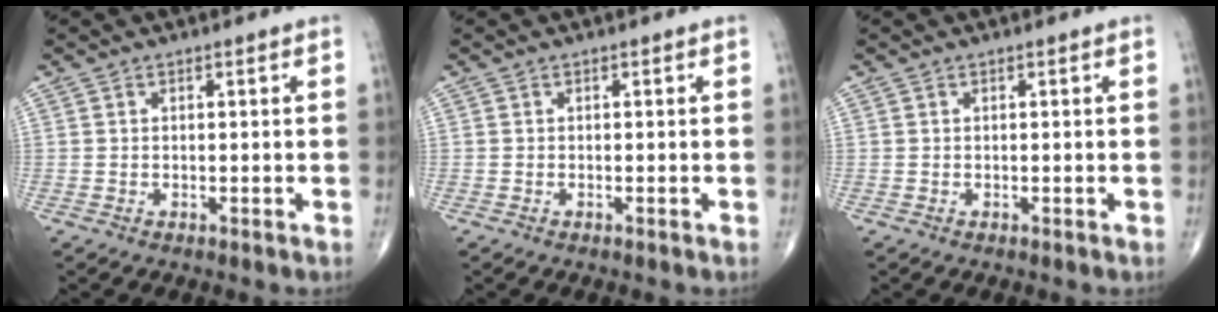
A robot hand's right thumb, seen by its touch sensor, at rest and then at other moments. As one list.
[{"total": 0.0}, {"total": 0.0}]